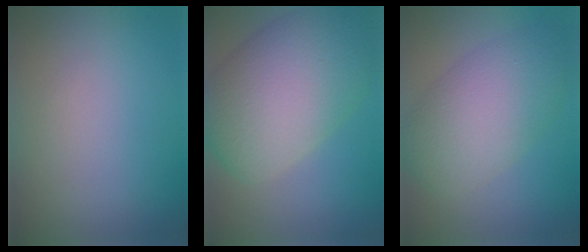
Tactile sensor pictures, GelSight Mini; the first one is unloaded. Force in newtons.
{"total": 10.8, "press": 10.8, "slide": 0.3}
{"total": 6.8, "press": 6.8, "slide": 0.2}